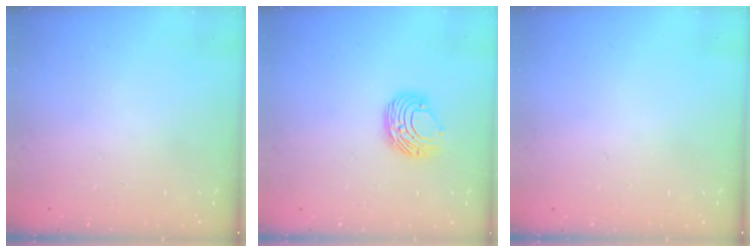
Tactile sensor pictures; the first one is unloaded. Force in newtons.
{"total": 8.7, "press": 8.6, "slide": 0.7}
{"total": 0.0}